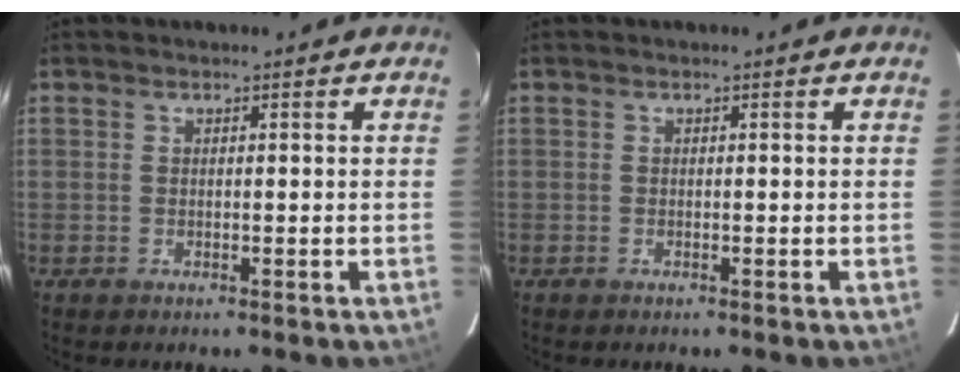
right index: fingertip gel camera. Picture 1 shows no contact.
{"total": 0.0}